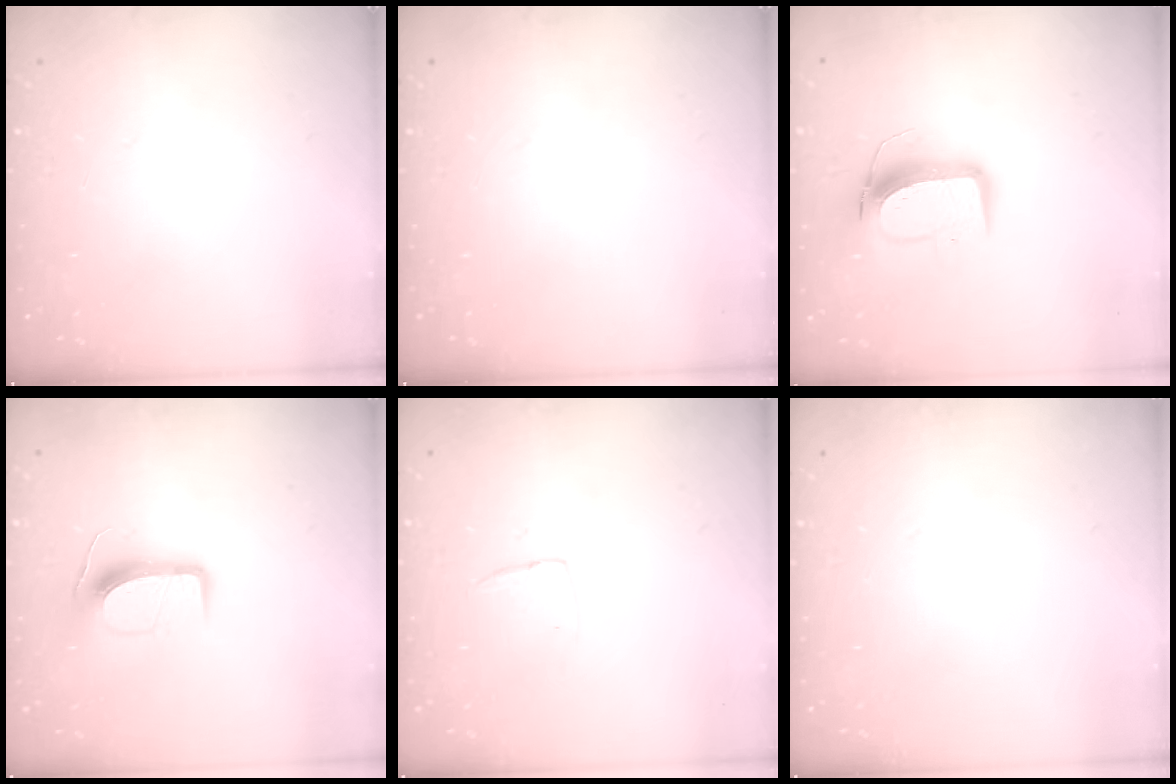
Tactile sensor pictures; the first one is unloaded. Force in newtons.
{"total": 0.0}
{"total": 11.1, "press": 11.0, "slide": 1.2}
{"total": 9.9, "press": 9.9, "slide": 0.2}
{"total": 3.7, "press": 3.7, "slide": 0.2}
{"total": 0.0}